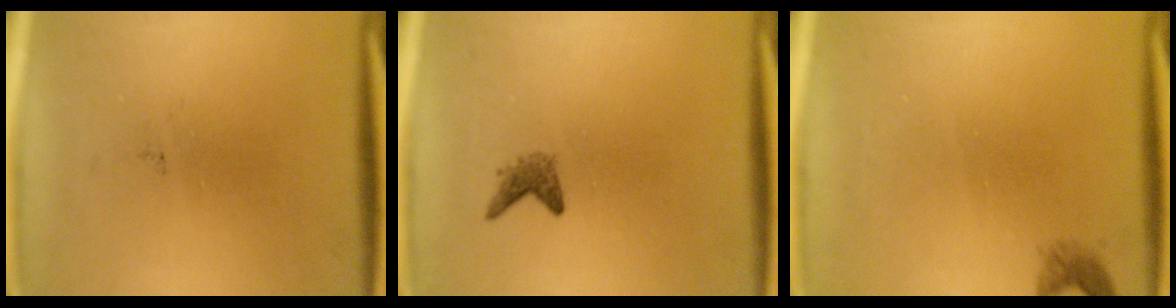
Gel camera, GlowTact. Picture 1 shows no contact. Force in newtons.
{"total": 1.4}
{"total": 1.2}